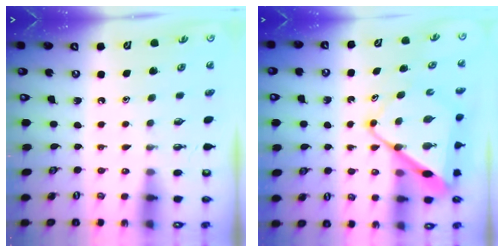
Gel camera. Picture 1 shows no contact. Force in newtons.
{"total": 12.5, "press": 12.5, "slide": 1.1}